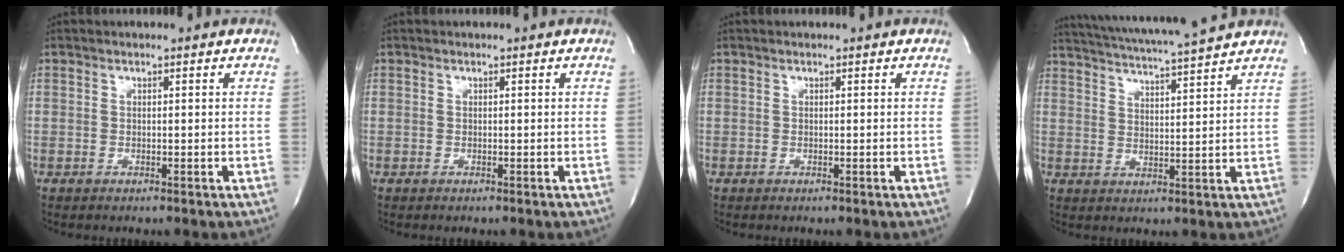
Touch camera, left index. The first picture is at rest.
{"total": 0.0}
{"total": 0.0}
{"total": 13.4, "force": [12.2, -0.8, 5.4], "torque": [-0.102, -0.006, 0.177]}